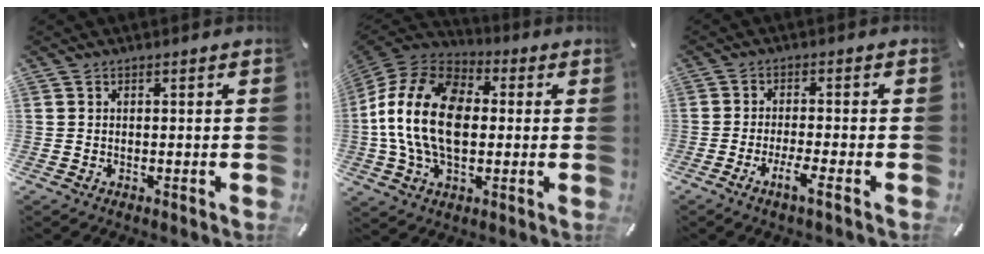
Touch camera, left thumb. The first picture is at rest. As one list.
[{"total": 18.8, "force": [-0.5, 12.6, 13.9], "torque": [-0.303, 0.011, -0.015]}, {"total": 5.1, "force": [-2.6, 0.7, 4.3], "torque": [-0.070, -0.001, -0.045]}]